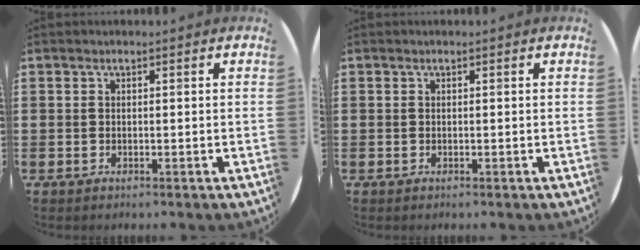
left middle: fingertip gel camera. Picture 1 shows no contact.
{"total": 0.0}